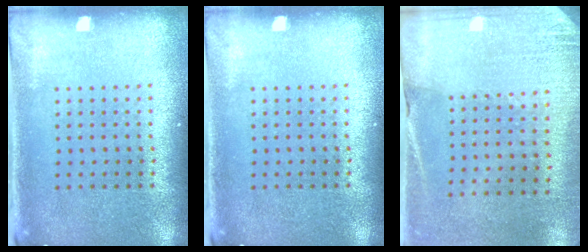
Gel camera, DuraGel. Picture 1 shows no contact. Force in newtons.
{"total": 0.0}
{"total": 2.6, "press": 2.4, "slide": 1.0}